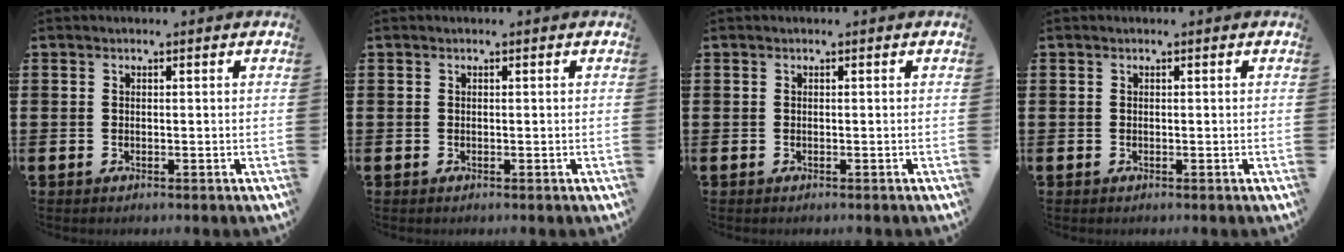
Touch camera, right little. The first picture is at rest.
{"total": 0.0}
{"total": 0.0}
{"total": 0.0}